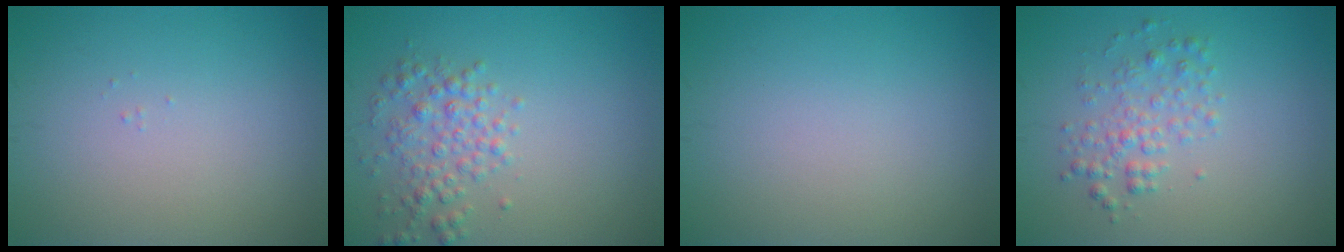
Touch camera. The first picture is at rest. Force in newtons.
{"total": 2.8, "press": 2.8, "slide": 0.1}
{"total": 0.0}
{"total": 2.4, "press": 2.4, "slide": 0.1}